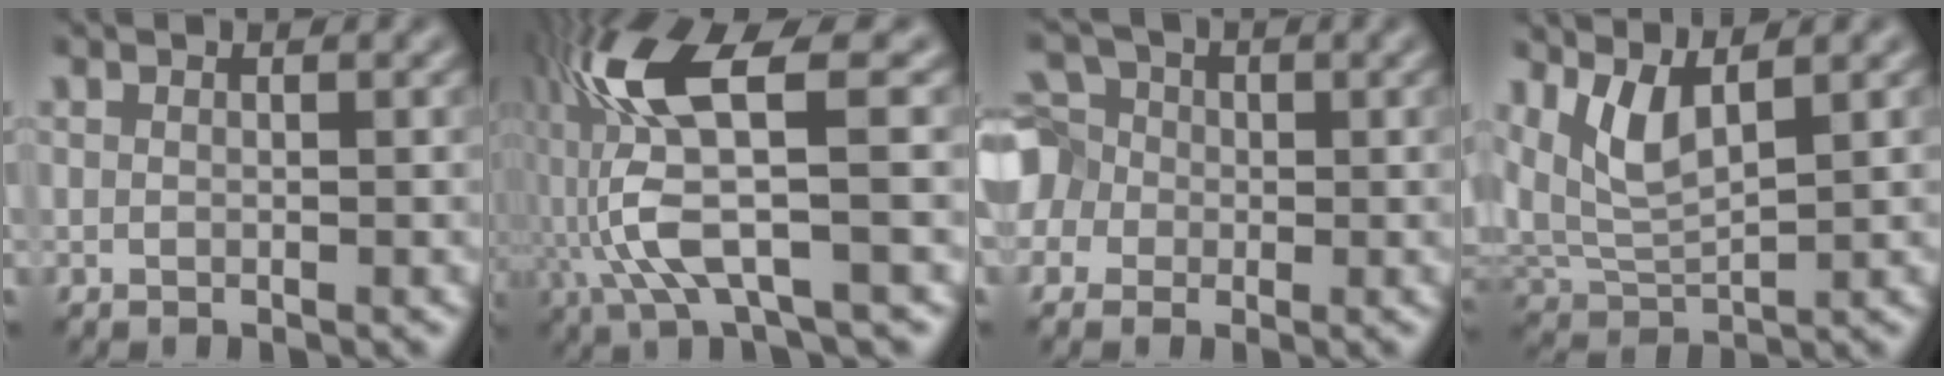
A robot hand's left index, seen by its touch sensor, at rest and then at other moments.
{"total": 10.3, "force": [-0.2, 2.8, 9.9], "torque": [-0.225, 0.013, -0.009]}
{"total": 6.5, "force": [-1.1, 5.8, 2.7], "torque": [-0.064, 0.026, -0.059]}
{"total": 3.9, "force": [1.9, 1.6, 3.1], "torque": [-0.080, -0.009, 0.046]}